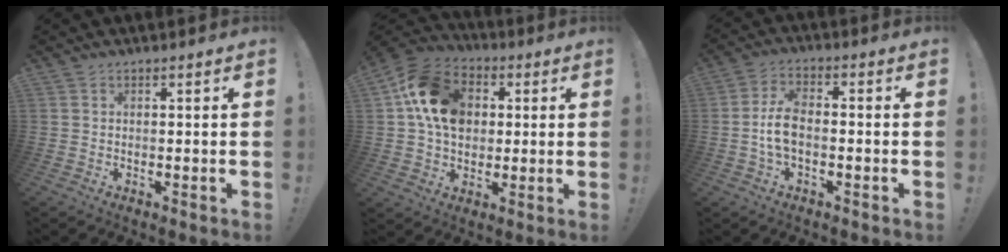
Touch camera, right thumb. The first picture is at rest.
{"total": 17.0, "force": [3.9, 13.2, 10.0], "torque": [-0.162, 0.000, 0.080]}
{"total": 7.5, "force": [-1.3, 4.0, 6.2], "torque": [-0.135, 0.008, -0.021]}